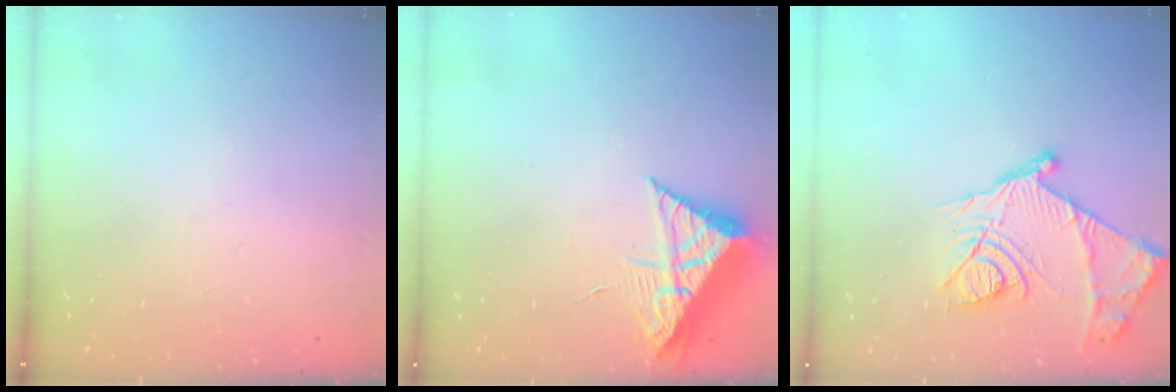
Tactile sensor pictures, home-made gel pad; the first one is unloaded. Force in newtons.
{"total": 9.8, "press": 9.8, "slide": 0.6}
{"total": 18.9, "press": 18.8, "slide": 1.6}